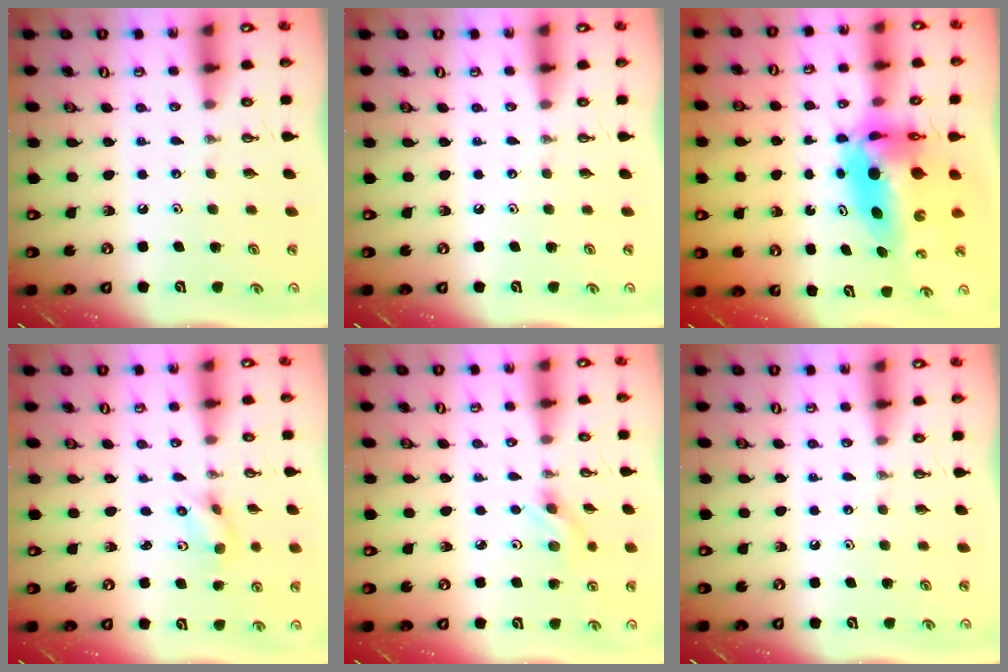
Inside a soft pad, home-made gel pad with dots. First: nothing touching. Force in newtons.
{"total": 0.0}
{"total": 10.8, "press": 10.6, "slide": 2.1}
{"total": 2.9, "press": 1.1, "slide": 2.7}
{"total": 2.6, "press": 2.3, "slide": 1.1}
{"total": 0.0}